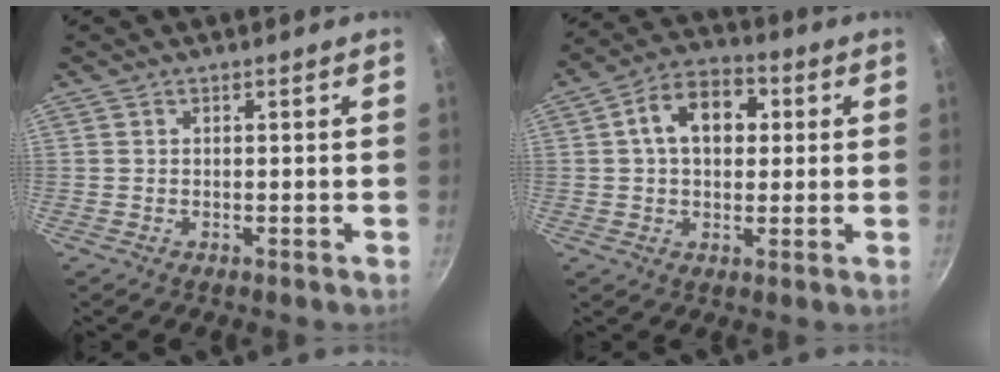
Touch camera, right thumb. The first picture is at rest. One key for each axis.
{"total": 11.3, "fx": 2.2, "fy": 7.8, "fz": 7.8, "tx": -0.092, "ty": 0.019, "tz": 0.020}